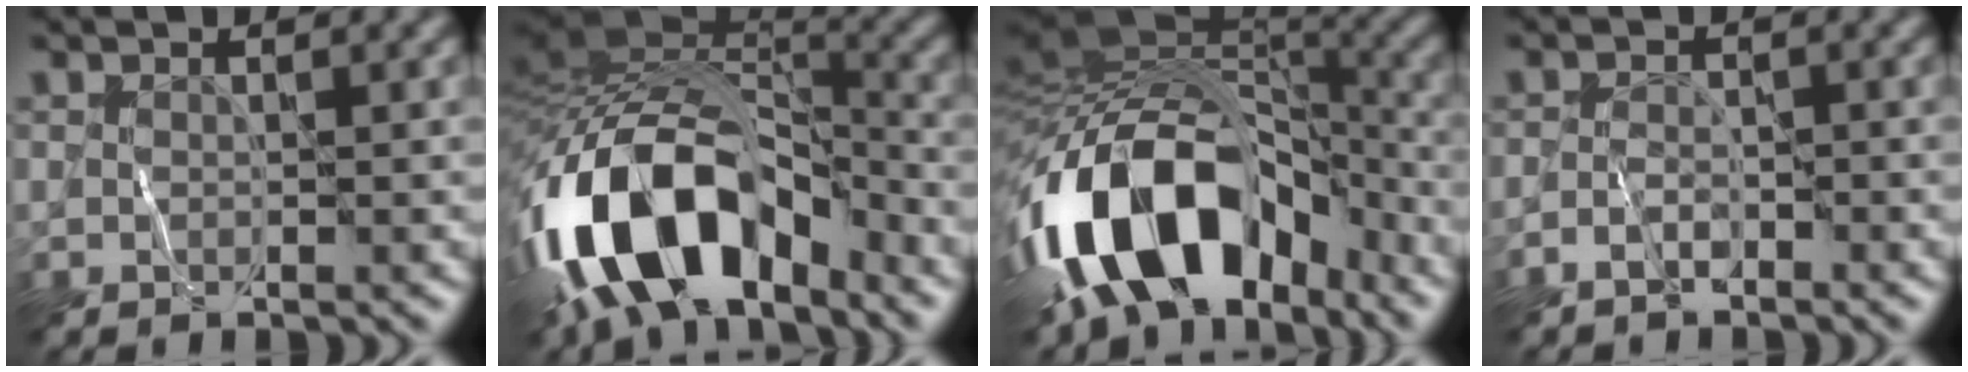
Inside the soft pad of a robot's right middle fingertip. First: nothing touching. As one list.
[{"total": 14.9, "force": [-6.9, 7.9, 10.6], "torque": [-0.191, 0.011, -0.125]}, {"total": 15.7, "force": [-6.2, 9.5, 10.8], "torque": [-0.187, 0.012, -0.103]}, {"total": 1.5, "force": [-1.3, 0.5, 0.7], "torque": [-0.013, 0.006, -0.028]}]